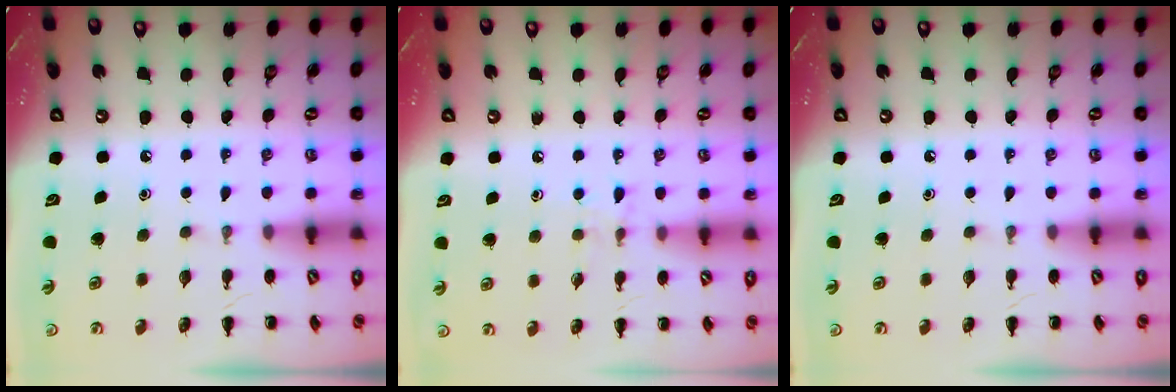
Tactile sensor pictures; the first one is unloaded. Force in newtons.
{"total": 5.6, "press": 5.3, "slide": 1.6}
{"total": 0.0}